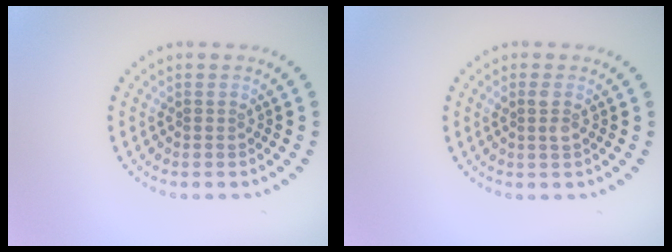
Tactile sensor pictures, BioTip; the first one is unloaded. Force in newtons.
{"total": 1.1, "press": 1.0, "slide": 0.4}